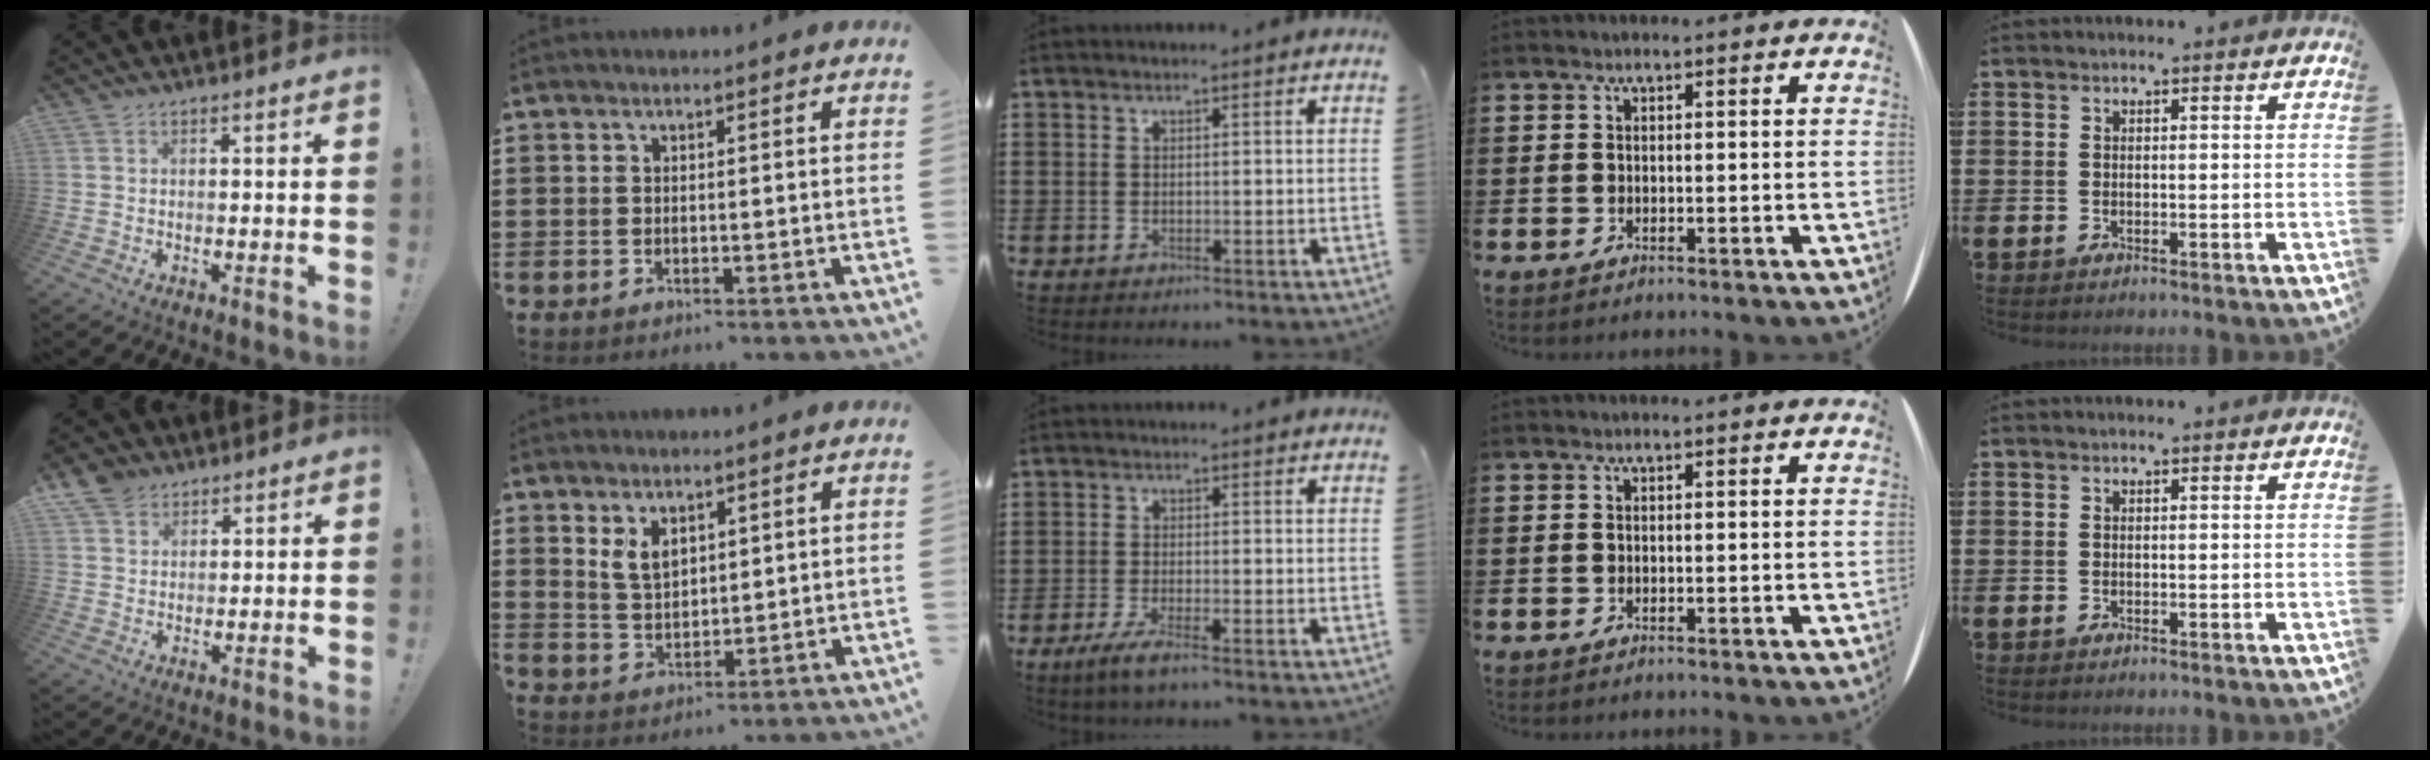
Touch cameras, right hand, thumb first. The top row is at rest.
{"thumb": {"total": 6.1, "force": [4.4, 4.0, 1.4], "torque": [-0.019, -0.024, 0.085]}, "index": {"total": 4.0, "force": [2.3, 2.3, 2.4], "torque": [-0.054, 0.007, 0.042]}, "middle": {"total": 3.1, "force": [-2.3, -0.1, 2.1], "torque": [-0.049, -0.011, -0.044]}}